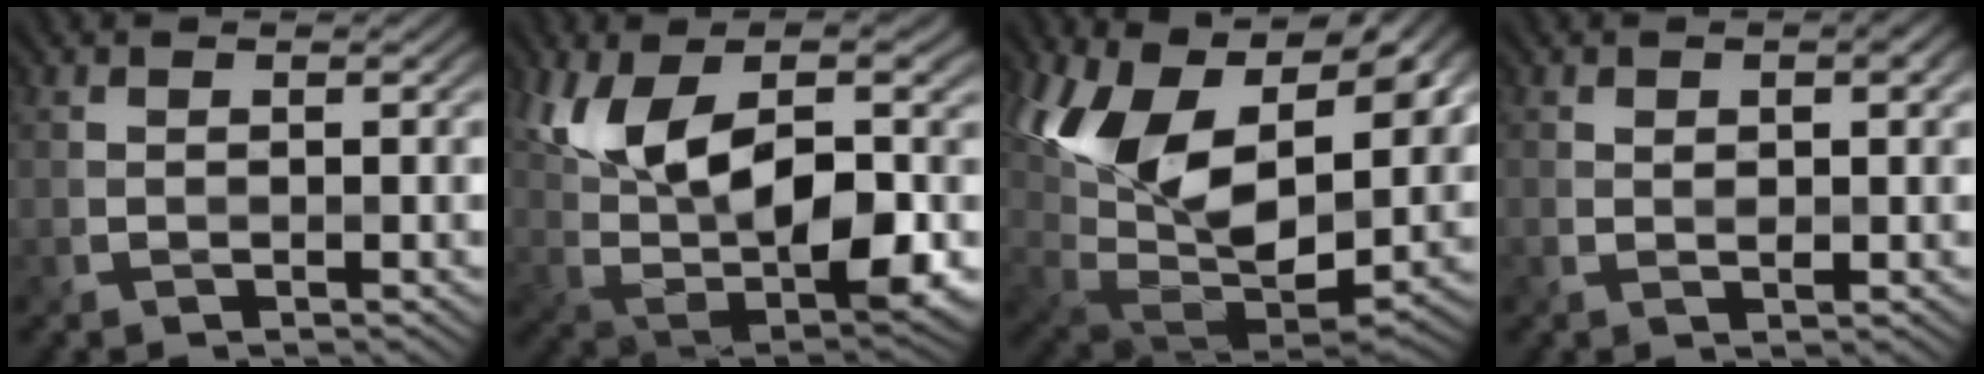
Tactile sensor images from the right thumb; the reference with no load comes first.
{"total": 14.5, "force": [2.9, 6.9, 12.4], "torque": [-0.227, -0.011, 0.054]}
{"total": 18.0, "force": [6.3, 10.1, 13.5], "torque": [-0.243, 0.009, 0.110]}
{"total": 2.1, "force": [0.7, 1.0, 1.7], "torque": [-0.025, -0.001, 0.013]}